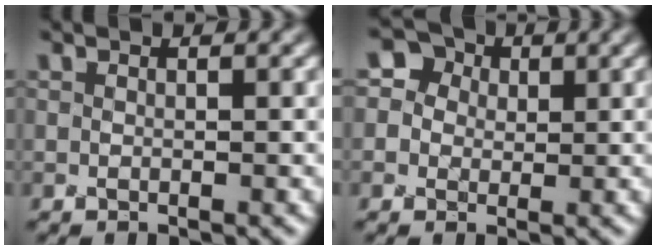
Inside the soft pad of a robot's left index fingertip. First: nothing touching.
{"total": 3.4, "force": [1.0, 3.1, 0.8], "torque": [-0.006, 0.008, 0.009]}